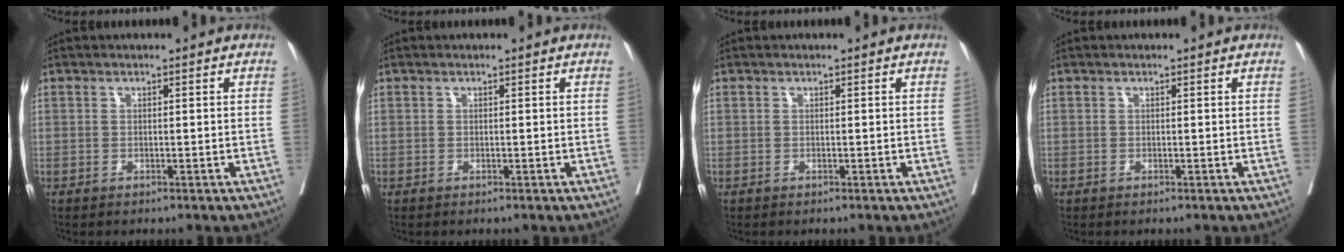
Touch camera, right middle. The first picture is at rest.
{"total": 0.0}
{"total": 0.0}
{"total": 0.0}